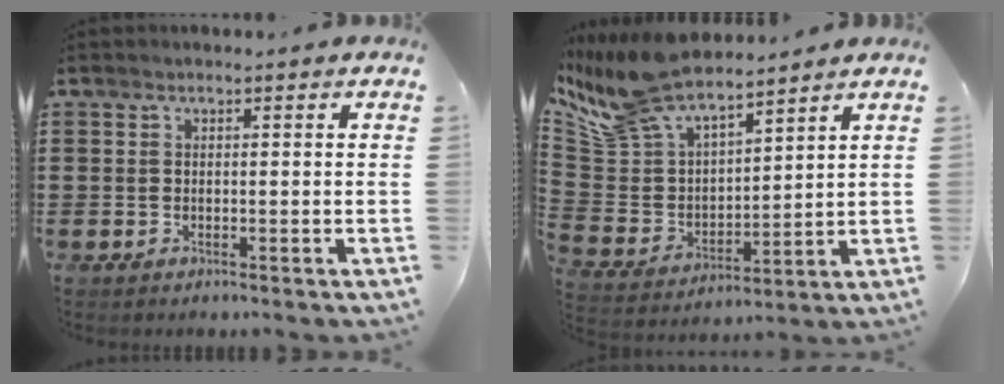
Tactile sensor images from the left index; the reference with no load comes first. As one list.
[{"total": 11.8, "force": [10.7, 3.1, 4.0], "torque": [-0.126, -0.056, 0.192]}]